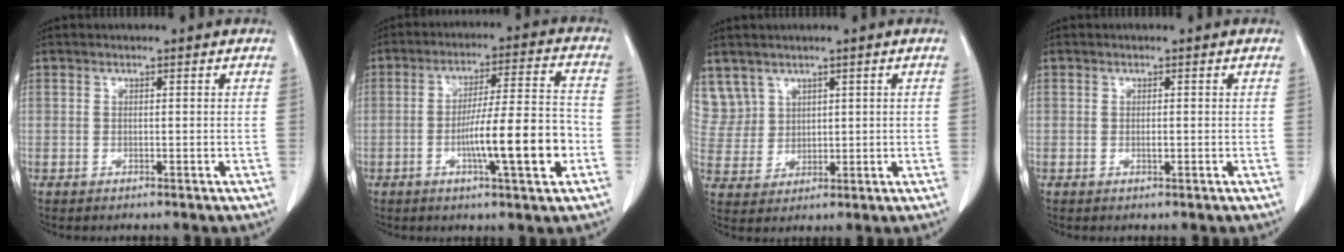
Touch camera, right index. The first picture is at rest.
{"total": 12.2, "force": [-3.6, 0.8, 11.7], "torque": [-0.187, 0.006, -0.055]}
{"total": 6.8, "force": [4.3, 5.3, 0.0], "torque": [0.000, 0.016, 0.102]}
{"total": 0.7, "force": [0.0, 0.3, 0.6], "torque": [-0.009, 0.001, 0.003]}